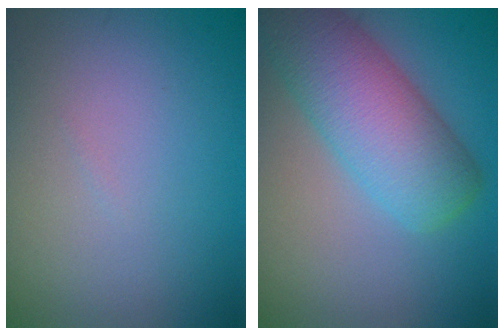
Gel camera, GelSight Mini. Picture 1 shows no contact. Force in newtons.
{"total": 7.9, "press": 7.9, "slide": 0.3}